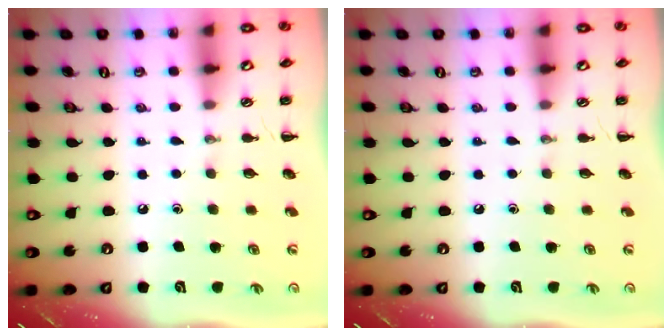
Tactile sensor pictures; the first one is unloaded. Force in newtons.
{"total": 0.0}